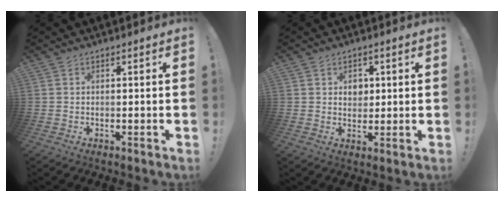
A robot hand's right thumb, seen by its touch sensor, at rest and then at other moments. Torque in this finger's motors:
{"motor_torque": [0.46, 0.72, 0.13, -0.18, 0.02]}